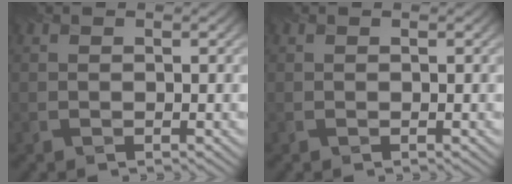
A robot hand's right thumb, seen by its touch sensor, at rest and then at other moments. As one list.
[{"total": 0.0}]